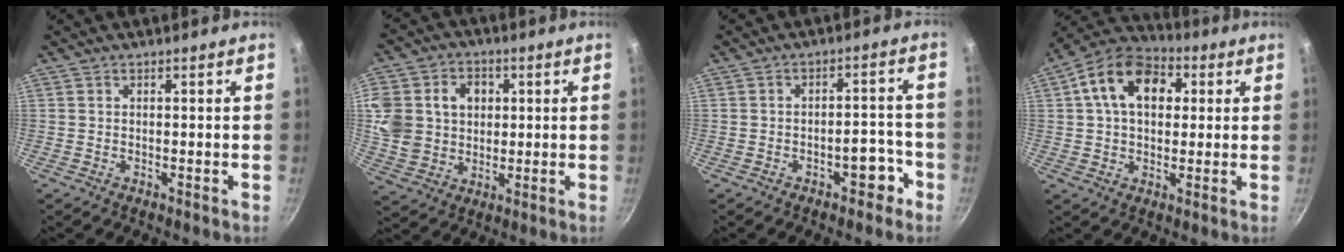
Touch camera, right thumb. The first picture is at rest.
{"total": 14.9, "force": [2.6, 12.6, 7.5], "torque": [-0.140, 0.009, 0.047]}
{"total": 5.2, "force": [-2.9, 2.8, 3.3], "torque": [-0.012, 0.037, -0.030]}
{"total": 14.6, "force": [3.7, 10.0, 10.0], "torque": [-0.139, 0.019, 0.043]}